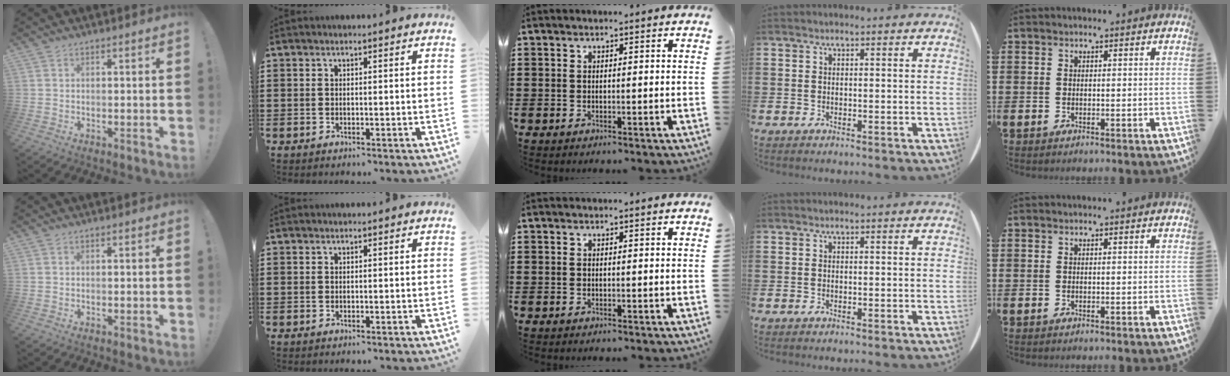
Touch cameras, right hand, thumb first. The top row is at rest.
{}